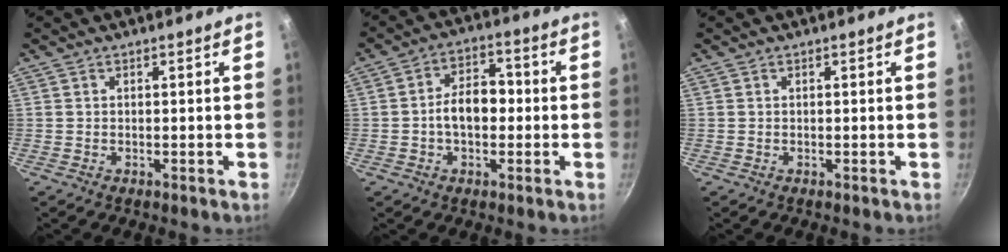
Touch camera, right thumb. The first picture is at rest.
{"total": 8.4, "force": [-0.8, 5.6, 6.3], "torque": [-0.068, 0.027, -0.020]}
{"total": 0.0}